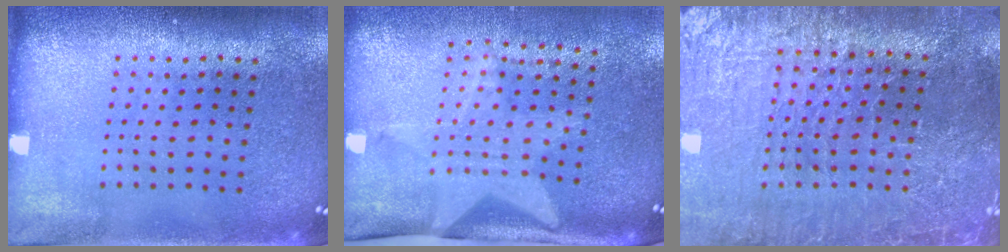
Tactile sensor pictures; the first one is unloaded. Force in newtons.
{"total": 2.0, "press": 1.5, "slide": 1.3}
{"total": 3.3, "press": 3.3, "slide": 0.4}